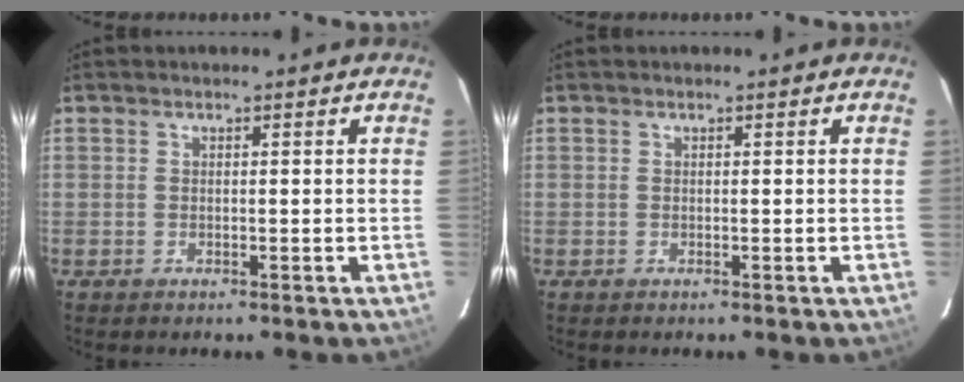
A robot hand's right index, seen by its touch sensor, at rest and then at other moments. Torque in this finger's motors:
{"motor_torque": [0.00, 0.00, 0.01, 0.00]}